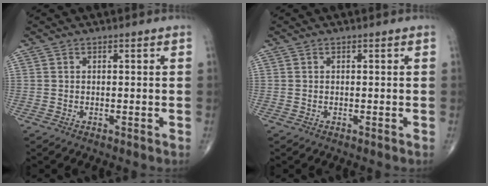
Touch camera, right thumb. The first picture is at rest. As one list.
[{"total": 0.0}]